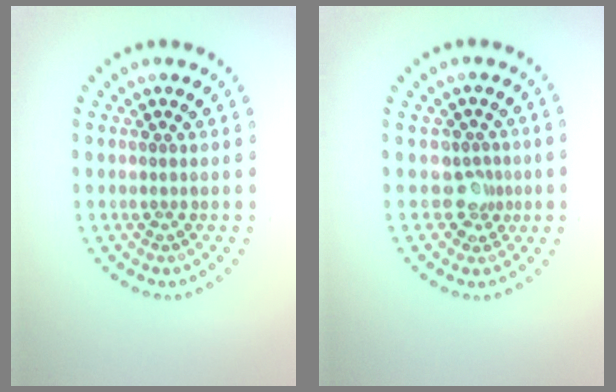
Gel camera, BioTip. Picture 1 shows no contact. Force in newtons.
{"total": 2.1, "press": 1.5, "slide": 1.4}